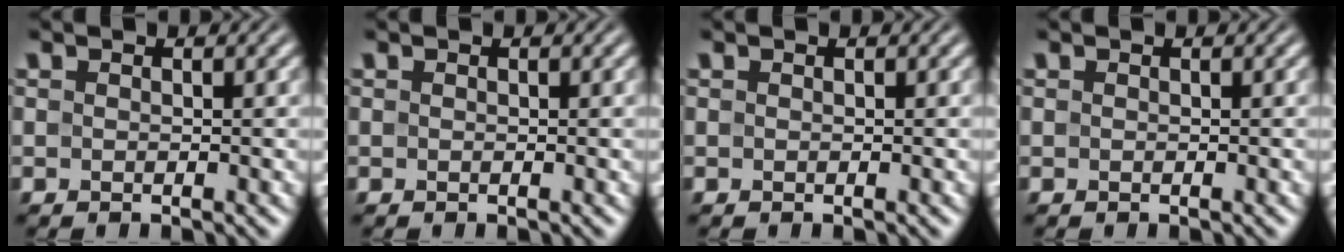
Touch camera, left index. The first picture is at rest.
{"total": 0.0}
{"total": 0.0}
{"total": 0.0}